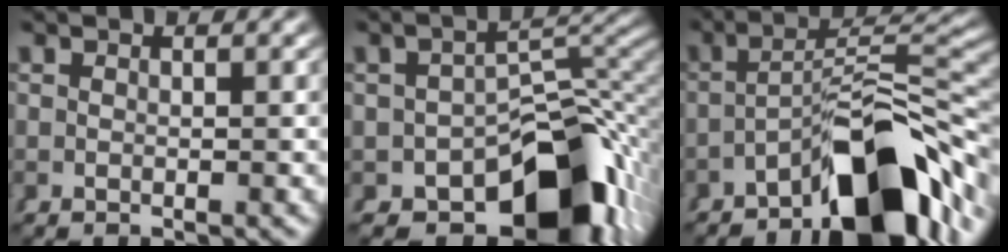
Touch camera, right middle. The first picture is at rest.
{"total": 13.6, "force": [-7.8, 7.2, 8.5], "torque": [-0.092, -0.025, -0.104]}
{"total": 9.8, "force": [-4.5, 3.4, 7.9], "torque": [-0.107, -0.008, -0.059]}